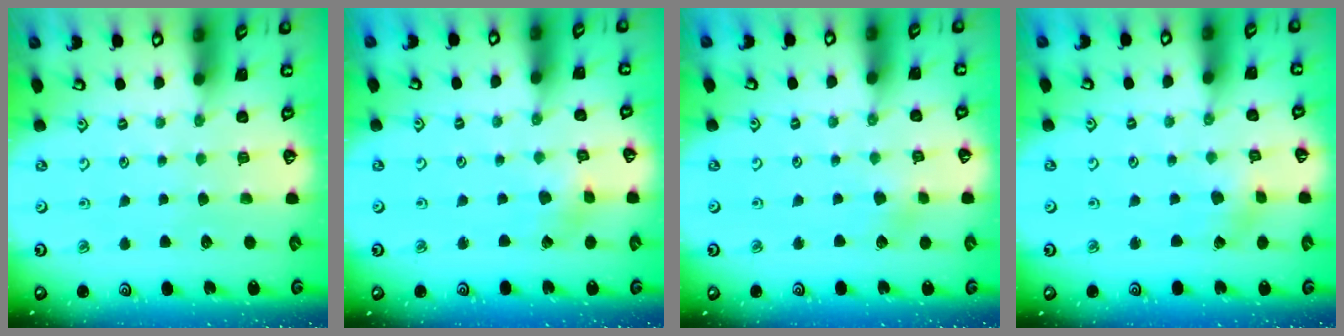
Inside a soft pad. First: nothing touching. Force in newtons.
{"total": 2.2, "press": 2.2, "slide": 0.2}
{"total": 2.6, "press": 2.6, "slide": 0.4}
{"total": 1.4, "press": 1.4, "slide": 0.3}